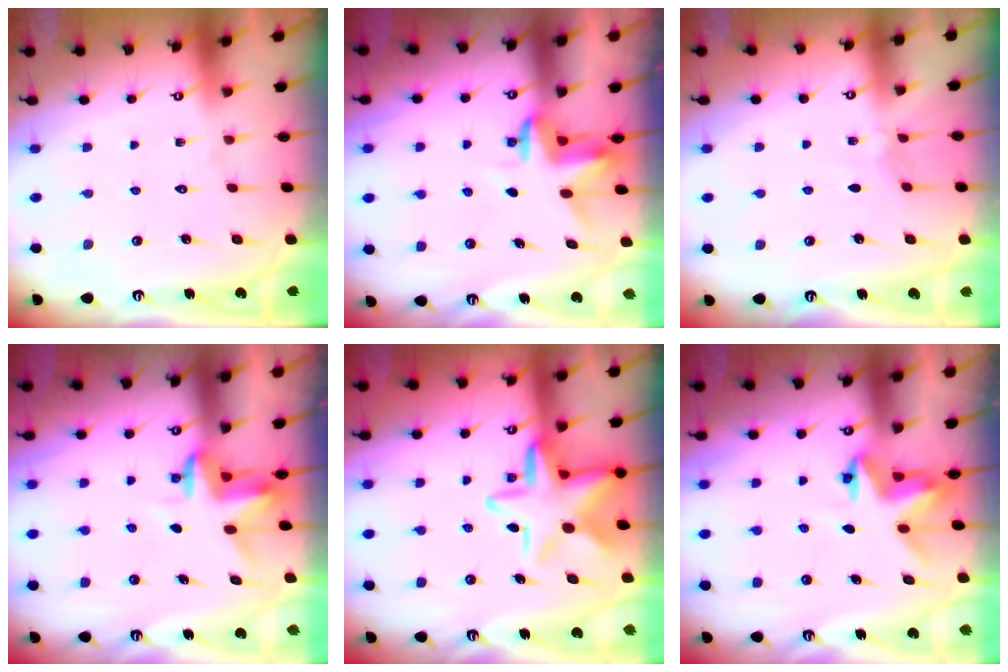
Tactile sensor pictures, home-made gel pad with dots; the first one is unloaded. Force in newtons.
{"total": 3.6, "press": 3.6, "slide": 0.2}
{"total": 3.1, "press": 3.1, "slide": 0.5}
{"total": 3.6, "press": 3.6, "slide": 0.2}
{"total": 14.0, "press": 13.7, "slide": 2.5}
{"total": 4.0, "press": 3.9, "slide": 0.5}